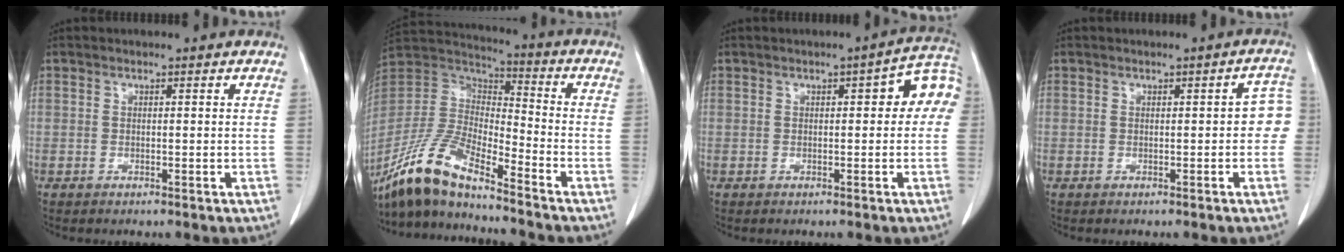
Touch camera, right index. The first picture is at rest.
{"total": 14.9, "force": [-12.1, 2.5, 8.2], "torque": [-0.174, -0.005, -0.236]}
{"total": 6.0, "force": [0.9, 2.0, 5.6], "torque": [-0.058, 0.032, 0.005]}
{"total": 3.4, "force": [-0.1, 1.6, 3.1], "torque": [-0.018, 0.016, -0.004]}